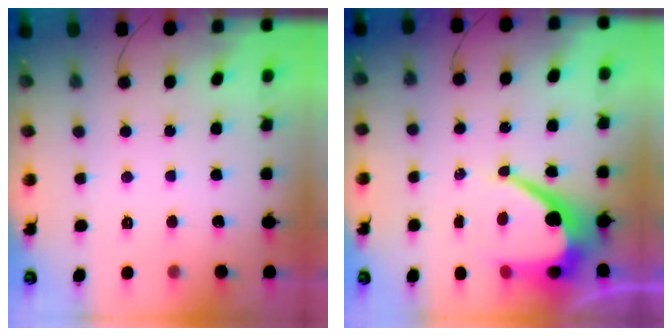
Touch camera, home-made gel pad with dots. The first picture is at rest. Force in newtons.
{"total": 11.5, "press": 11.5, "slide": 0.9}